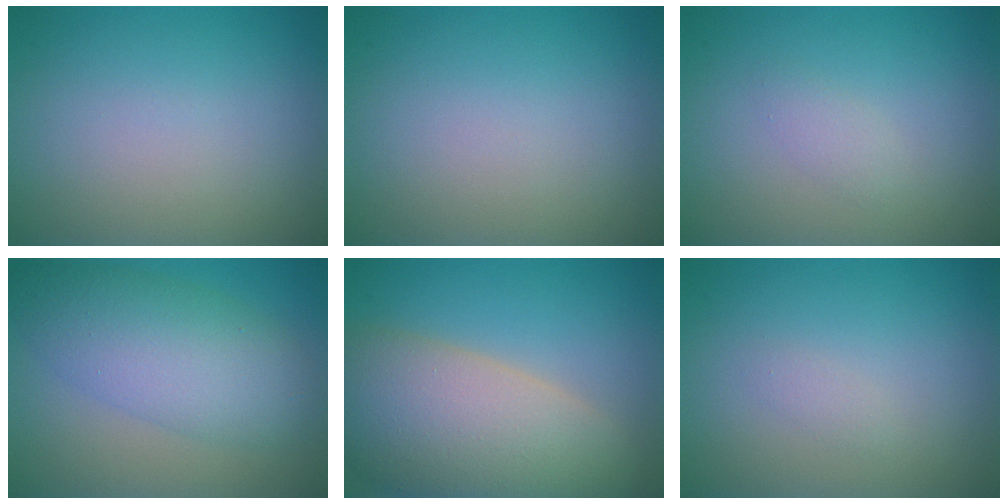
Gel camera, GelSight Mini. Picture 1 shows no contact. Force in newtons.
{"total": 0.0}
{"total": 1.1, "press": 1.1, "slide": 0.1}
{"total": 6.9, "press": 6.9, "slide": 0.3}
{"total": 11.8, "press": 11.7, "slide": 1.0}
{"total": 0.7, "press": 0.7, "slide": 0.0}